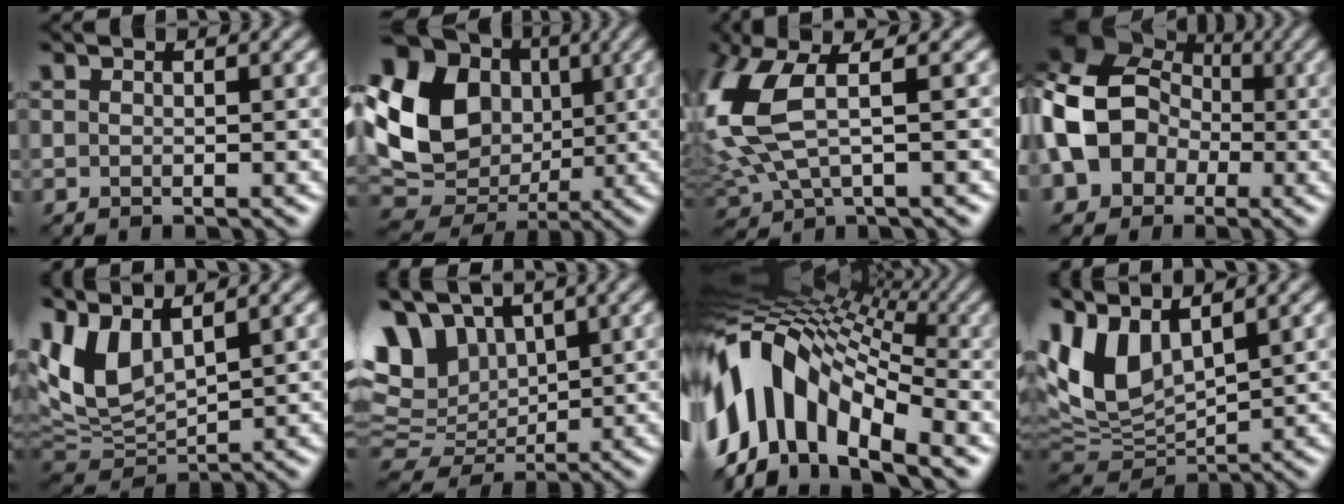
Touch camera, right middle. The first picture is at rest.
{"total": 15.8, "force": [1.4, 13.2, 8.6], "torque": [-0.187, 0.008, 0.023]}
{"total": 8.2, "force": [0.9, 3.6, 7.3], "torque": [-0.200, 0.001, 0.014]}
{"total": 12.9, "force": [-2.2, 10.7, 6.9], "torque": [-0.140, -0.002, -0.085]}
{"total": 6.5, "force": [2.0, 3.4, 5.2], "torque": [-0.124, -0.003, 0.034]}
{"total": 8.0, "force": [2.7, 5.6, 5.1], "torque": [-0.101, 0.015, 0.047]}
{"total": 12.8, "force": [-3.4, 7.4, 9.9], "torque": [-0.176, 0.028, -0.079]}
{"total": 7.3, "force": [2.7, 3.8, 5.6], "torque": [-0.130, -0.001, 0.050]}